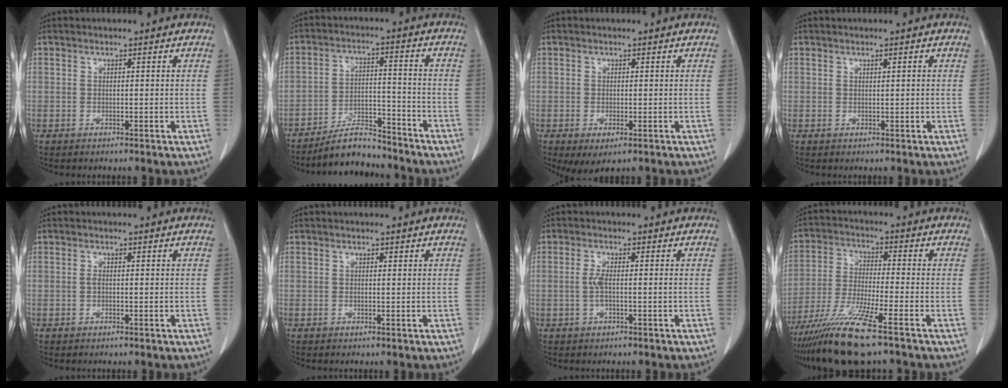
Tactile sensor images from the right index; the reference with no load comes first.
{"total": 7.9, "force": [-7.3, 1.7, 2.3], "torque": [-0.040, 0.004, -0.126]}
{"total": 3.1, "force": [-1.4, 1.1, 2.5], "torque": [-0.036, -0.008, -0.014]}
{"total": 0.6, "force": [0.3, 0.0, 0.6], "torque": [-0.011, 0.000, 0.005]}
{"total": 0.5, "force": [0.0, 0.2, 0.5], "torque": [-0.011, 0.000, -0.001]}
{"total": 0.0}
{"total": 2.2, "force": [-0.3, 0.2, 2.2], "torque": [-0.049, 0.000, -0.007]}
{"total": 11.1, "force": [-7.8, -0.7, 7.9], "torque": [-0.158, -0.034, -0.146]}